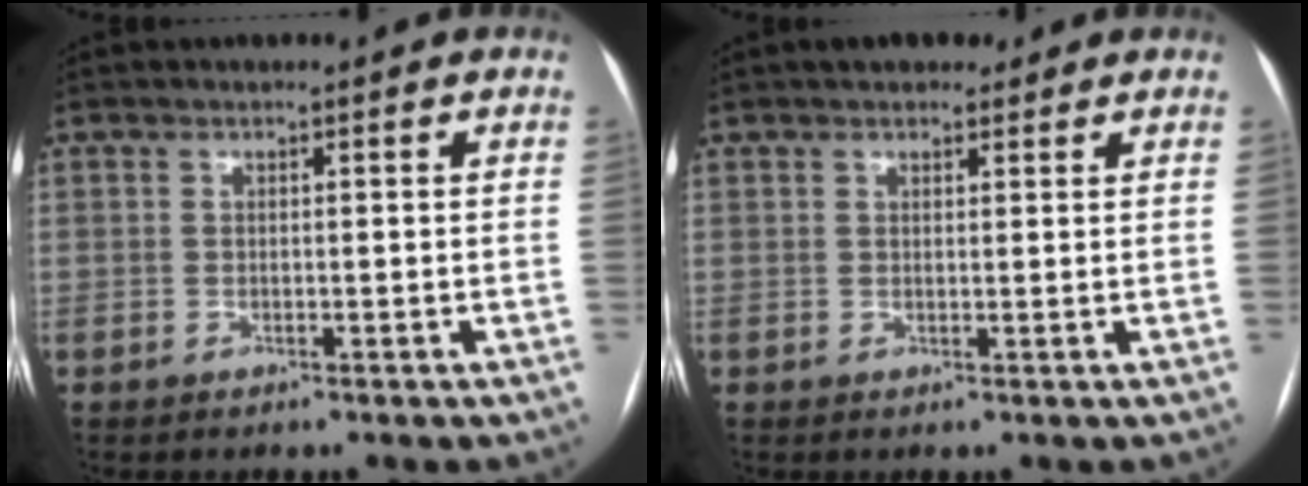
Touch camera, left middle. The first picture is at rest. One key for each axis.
{"total": 4.5, "fx": 3.4, "fy": 2.0, "fz": 2.0, "tx": -0.025, "ty": 0.022, "tz": 0.053}